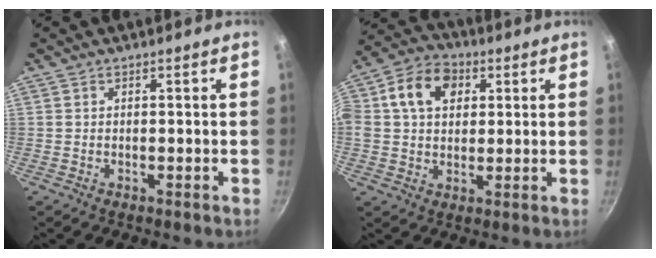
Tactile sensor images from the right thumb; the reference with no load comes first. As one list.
[{"total": 12.5, "force": [3.2, 9.4, 7.7], "torque": [-0.123, 0.020, 0.034]}]